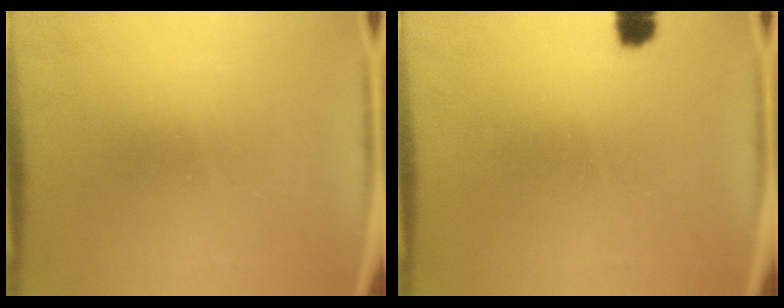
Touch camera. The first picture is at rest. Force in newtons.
{"total": 2.2}